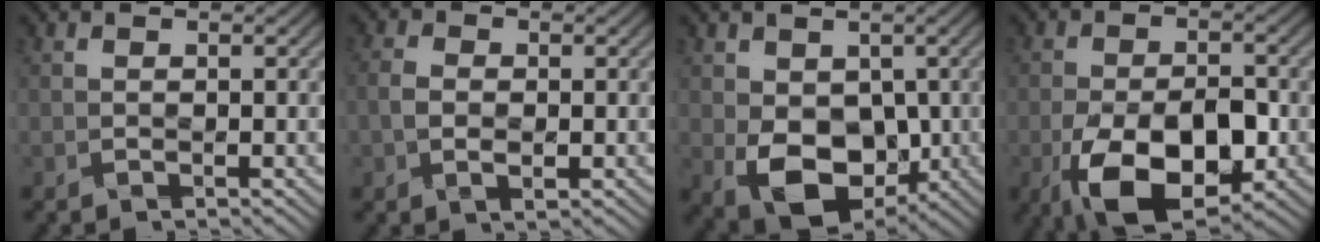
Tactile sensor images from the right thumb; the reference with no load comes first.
{"total": 2.8, "force": [-0.7, 1.5, 2.3], "torque": [-0.065, -0.001, -0.002]}
{"total": 9.9, "force": [-1.9, 6.9, 6.8], "torque": [-0.133, -0.024, -0.025]}
{"total": 13.2, "force": [-5.4, 6.8, 9.9], "torque": [-0.204, -0.030, -0.079]}